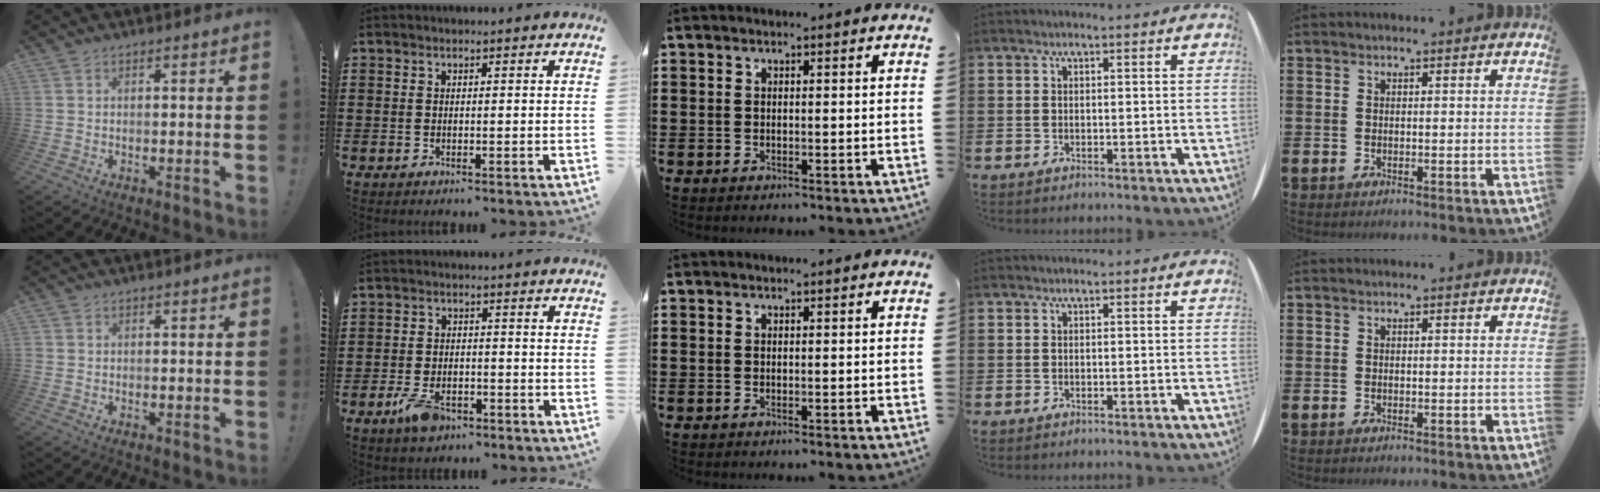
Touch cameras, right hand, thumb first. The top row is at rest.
{"thumb": {"total": 0.7, "force": [0.0, 0.7, 0.2], "torque": [-0.006, 0.003, 0.000]}, "index": {"total": 4.4, "force": [-2.7, 2.3, 2.6], "torque": [-0.062, 0.002, -0.054]}}